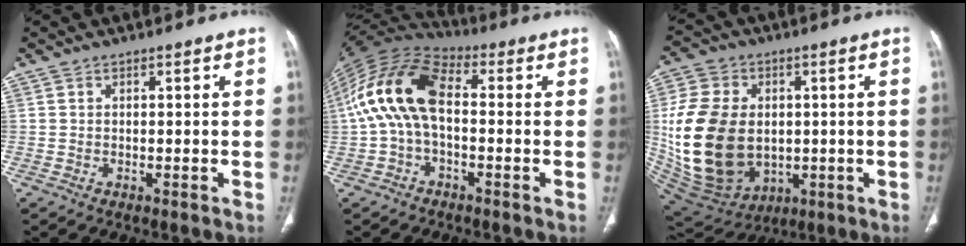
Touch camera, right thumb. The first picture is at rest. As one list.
[{"total": 14.6, "force": [0.0, 8.2, 12.1], "torque": [-0.237, 0.041, -0.011]}, {"total": 23.3, "force": [-0.1, 17.0, 15.9], "torque": [-0.303, -0.010, 0.026]}]